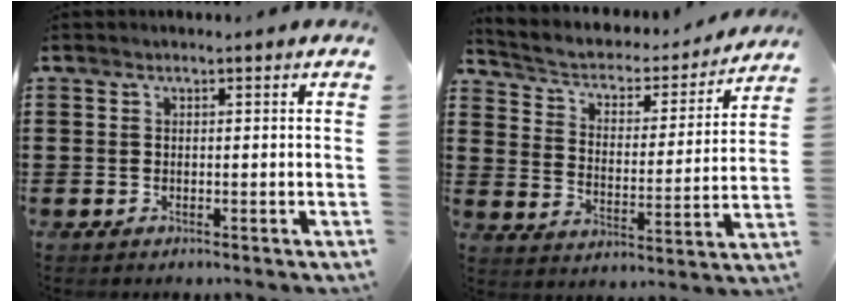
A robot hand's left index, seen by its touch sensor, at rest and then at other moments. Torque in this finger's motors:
{"motor_torque": [1.10, -1.04, 0.01, -0.12]}